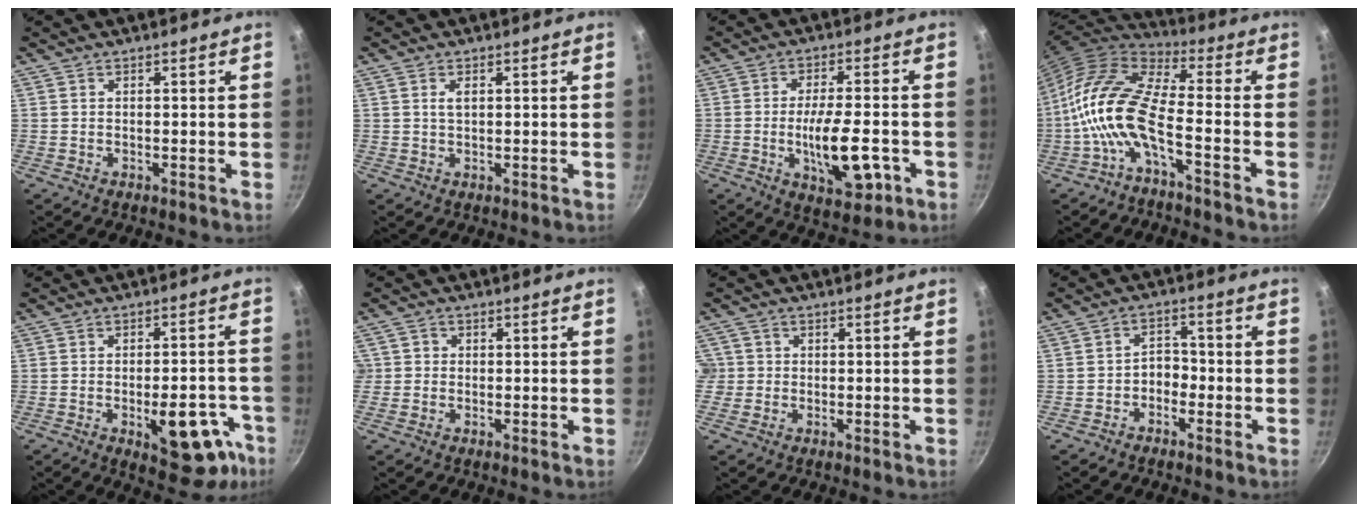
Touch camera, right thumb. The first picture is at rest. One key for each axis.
{"total": 1.5, "fx": 0.4, "fy": 0.7, "fz": 1.2, "tx": -0.024, "ty": -0.001, "tz": 0.009}
{"total": 12.3, "fx": -3.6, "fy": 4.6, "fz": 10.7, "tx": -0.162, "ty": 0.011, "tz": -0.050}
{"total": 13.8, "fx": -4.5, "fy": 4.9, "fz": 12.1, "tx": -0.243, "ty": 0.047, "tz": -0.102}
{"total": 14.4, "fx": -6.1, "fy": 6.7, "fz": 11.2, "tx": -0.086, "ty": 0.027, "tz": -0.074}
{"total": 2.0, "fx": -0.1, "fy": 1.9, "fz": 0.4, "tx": 0.008, "ty": 0.006, "tz": -0.005}
{"total": 3.1, "fx": -0.2, "fy": 3.1, "fz": 0.5, "tx": 0.008, "ty": 0.010, "tz": -0.007}
{"total": 3.6, "fx": -1.7, "fy": 2.6, "fz": 1.9, "tx": -0.007, "ty": 0.025, "tz": -0.033}